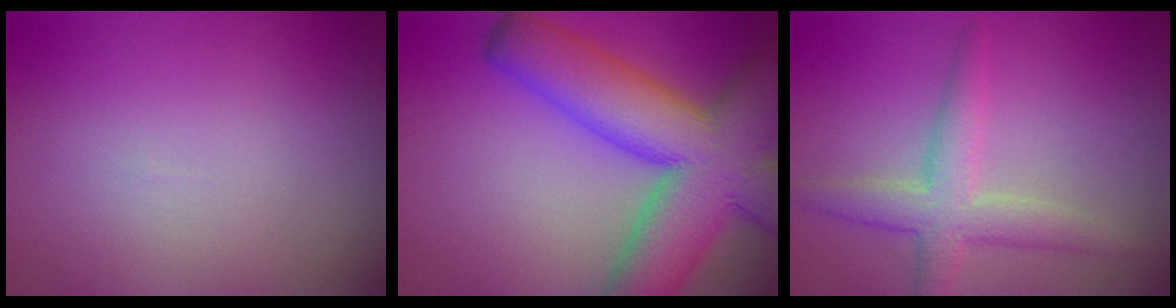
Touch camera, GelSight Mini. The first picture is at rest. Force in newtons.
{"total": 12.5, "press": 12.4, "slide": 0.5}
{"total": 3.6, "press": 3.6, "slide": 0.1}